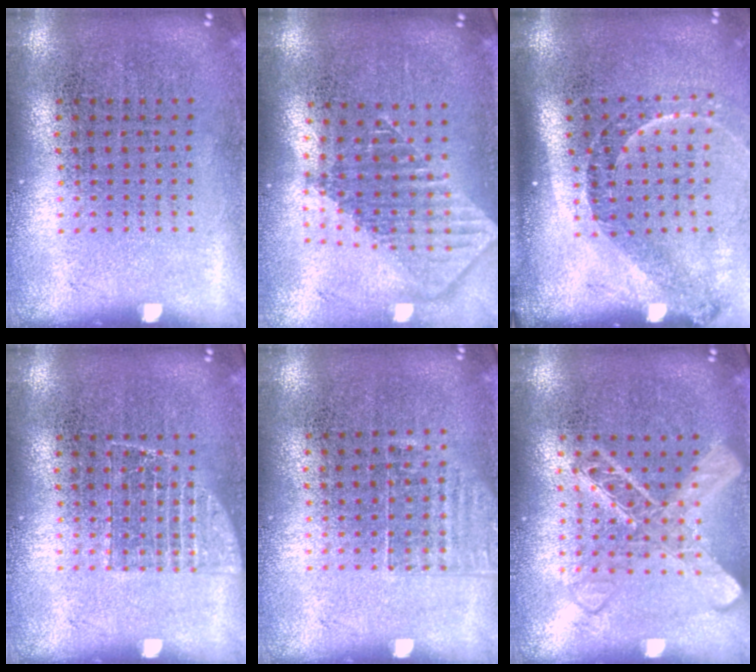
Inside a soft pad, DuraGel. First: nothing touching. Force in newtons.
{"total": 1.9, "press": 1.5, "slide": 1.2}
{"total": 1.6, "press": 1.3, "slide": 0.9}
{"total": 1.6, "press": 1.5, "slide": 0.3}
{"total": 1.2, "press": 0.9, "slide": 0.7}
{"total": 2.9, "press": 2.9, "slide": 0.5}